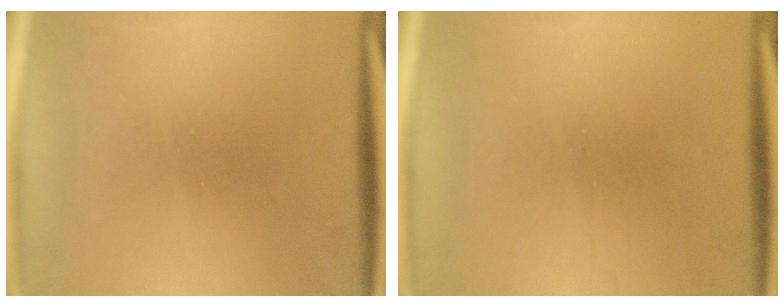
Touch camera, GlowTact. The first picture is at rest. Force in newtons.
{"total": 1.1}